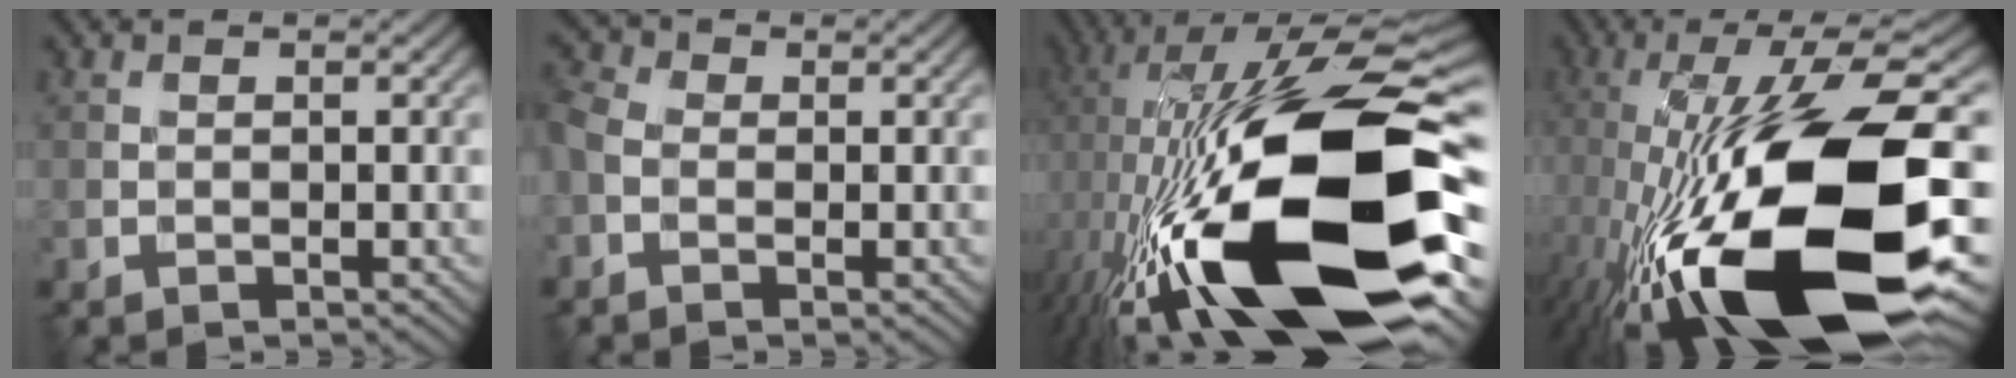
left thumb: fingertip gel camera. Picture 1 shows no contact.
{"total": 3.8, "force": [-1.0, 2.6, 2.6], "torque": [-0.060, 0.003, -0.032]}
{"total": 21.7, "force": [-4.2, 7.3, 20.1], "torque": [-0.363, 0.007, -0.087]}
{"total": 20.8, "force": [-5.6, 7.6, 18.5], "torque": [-0.346, -0.005, -0.096]}